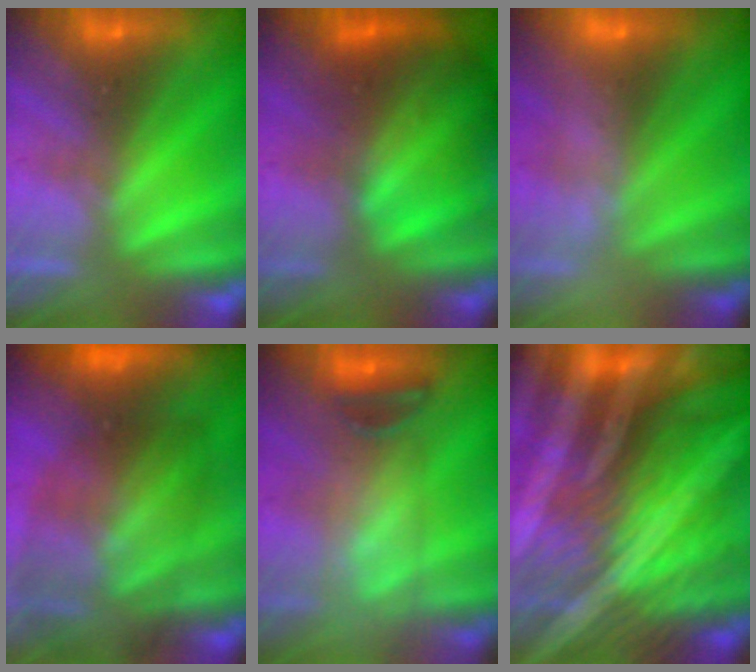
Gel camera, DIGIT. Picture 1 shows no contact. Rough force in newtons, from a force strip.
{"total": 8.1}
{"total": 2.4}
{"total": 11.1}
{"total": 8.0}
{"total": 6.9}